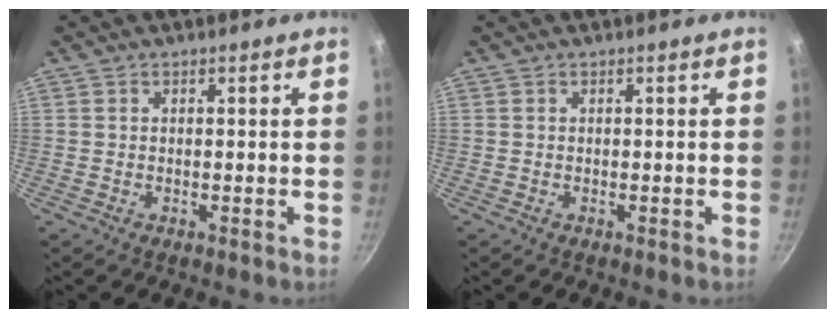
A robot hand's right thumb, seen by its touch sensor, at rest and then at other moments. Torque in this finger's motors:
{"motor_torque": [0.02, 0.02, 0.00, 0.00, 0.01]}